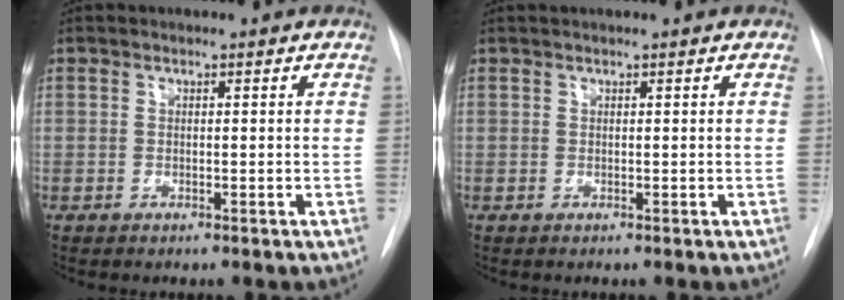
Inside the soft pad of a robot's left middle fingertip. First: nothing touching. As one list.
[{"total": 0.7, "force": [0.6, -0.2, 0.3], "torque": [-0.005, 0.009, 0.016]}]